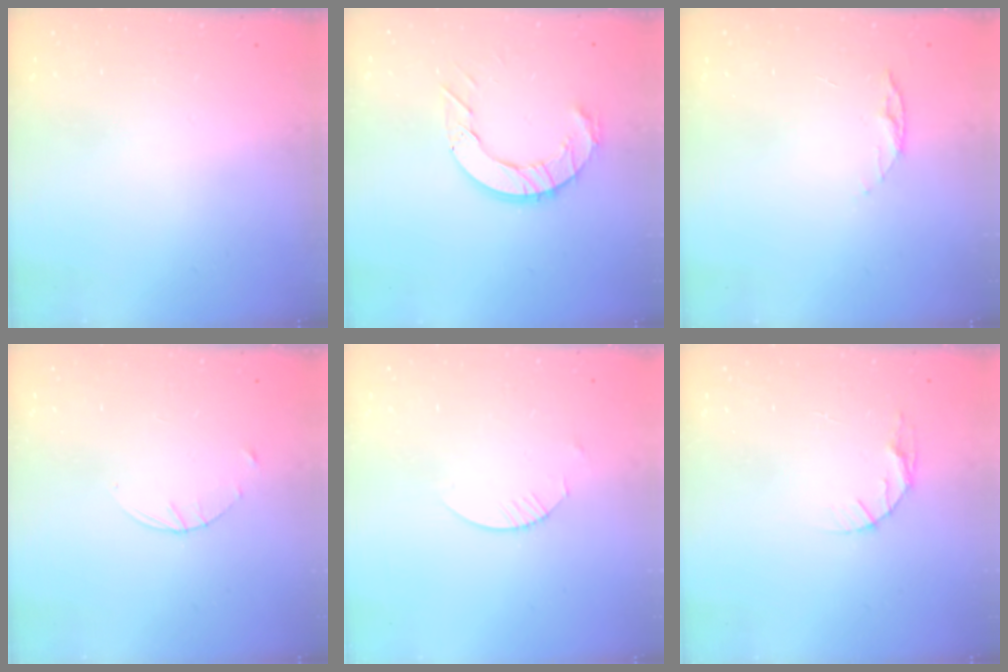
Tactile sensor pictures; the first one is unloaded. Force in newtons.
{"total": 9.8, "press": 9.7, "slide": 1.1}
{"total": 4.9, "press": 4.8, "slide": 0.5}
{"total": 1.6, "press": 1.6, "slide": 0.2}
{"total": 1.8, "press": 1.8, "slide": 0.2}
{"total": 4.9, "press": 4.9, "slide": 0.6}